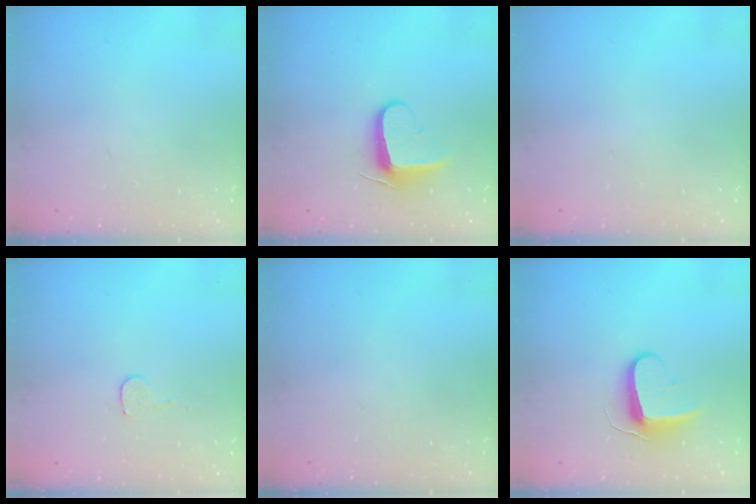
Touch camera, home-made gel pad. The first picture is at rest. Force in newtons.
{"total": 9.3, "press": 9.3, "slide": 0.6}
{"total": 0.0}
{"total": 4.1, "press": 4.1, "slide": 0.3}
{"total": 0.0}
{"total": 8.6, "press": 8.6, "slide": 0.5}